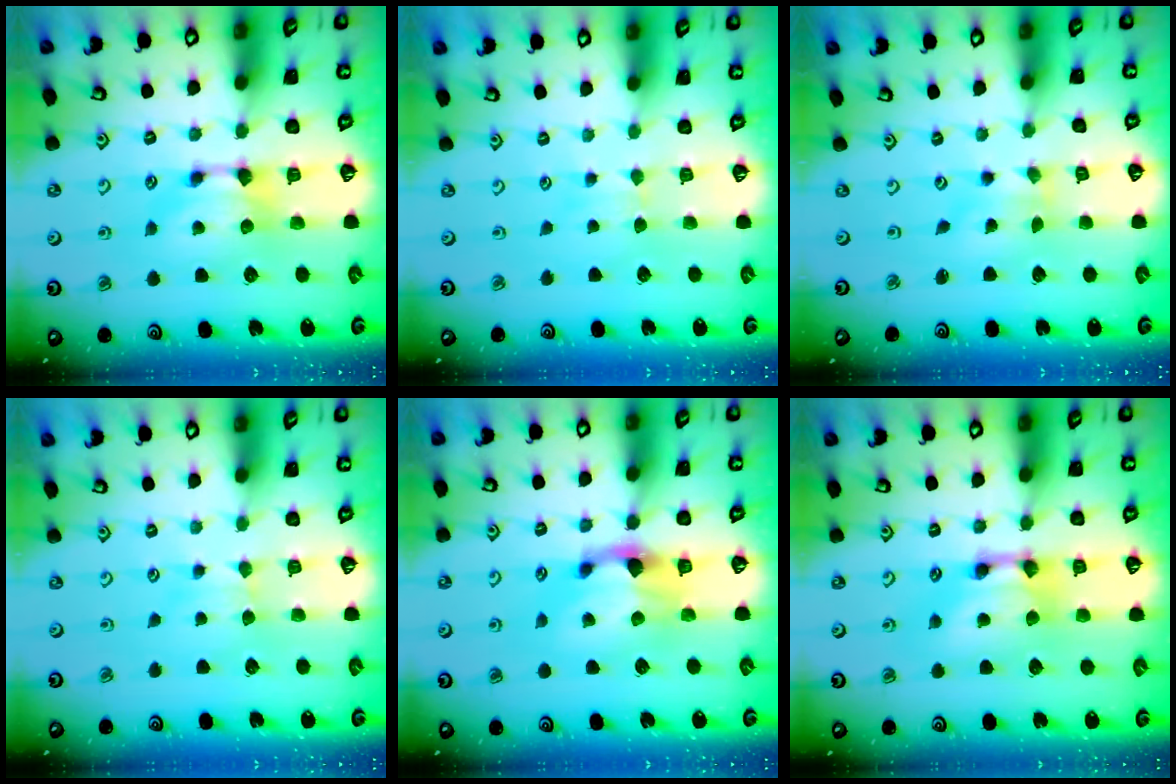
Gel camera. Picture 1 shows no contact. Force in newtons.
{"total": 2.8, "press": 2.8, "slide": 0.5}
{"total": 2.6, "press": 2.4, "slide": 1.0}
{"total": 1.9, "press": 1.8, "slide": 0.4}
{"total": 1.7, "press": 1.2, "slide": 1.3}
{"total": 3.1, "press": 3.1, "slide": 0.3}